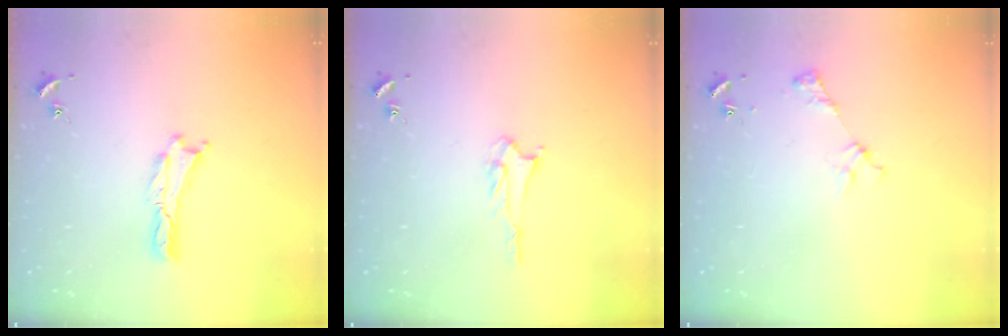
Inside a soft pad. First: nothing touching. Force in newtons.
{"total": 3.0, "press": 3.0, "slide": 0.3}
{"total": 3.3, "press": 3.3, "slide": 0.3}